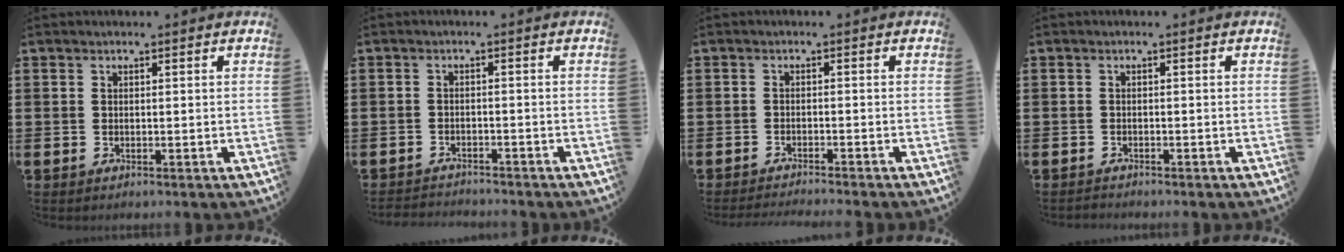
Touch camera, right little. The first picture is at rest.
{"total": 1.8, "force": [-1.8, 0.0, -0.2], "torque": [-0.002, 0.003, -0.039]}
{"total": 1.2, "force": [-1.2, -0.3, 0.1], "torque": [-0.001, 0.001, -0.024]}
{"total": 0.6, "force": [-0.6, 0.1, -0.1], "torque": [-0.001, -0.001, -0.012]}